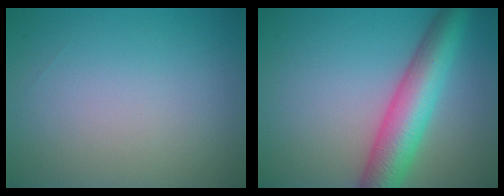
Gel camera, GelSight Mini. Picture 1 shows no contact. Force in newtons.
{"total": 7.2, "press": 7.2, "slide": 0.3}